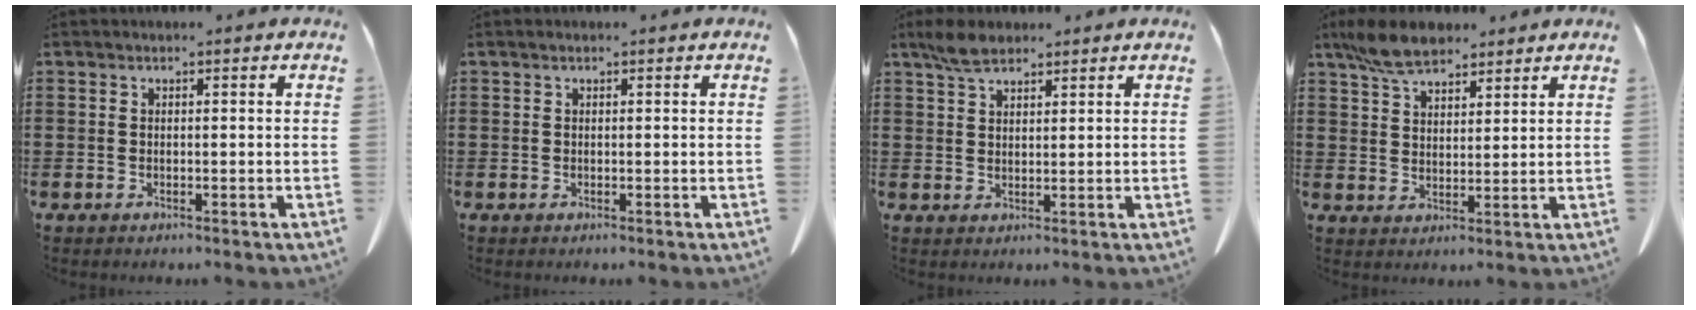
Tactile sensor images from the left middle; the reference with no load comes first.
{"total": 0.0}
{"total": 3.9, "force": [2.9, 1.7, 2.0], "torque": [-0.046, 0.007, 0.055]}
{"total": 6.9, "force": [5.4, 3.0, 3.1], "torque": [-0.079, 0.000, 0.104]}